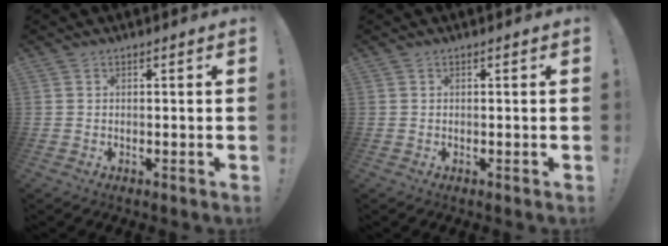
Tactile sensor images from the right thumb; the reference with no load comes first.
{"total": 0.0}